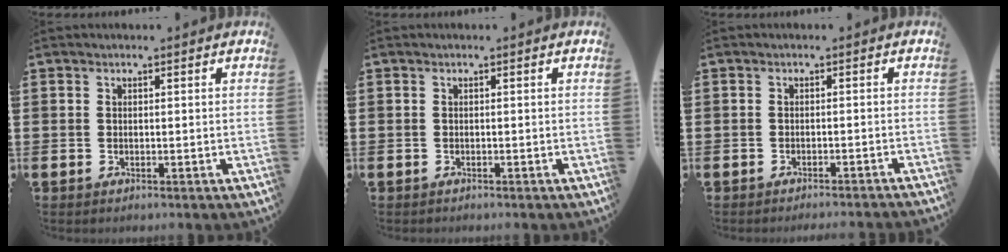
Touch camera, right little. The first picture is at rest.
{"total": 0.0}
{"total": 1.1, "force": [-1.1, -0.3, 0.0], "torque": [0.000, 0.002, -0.022]}